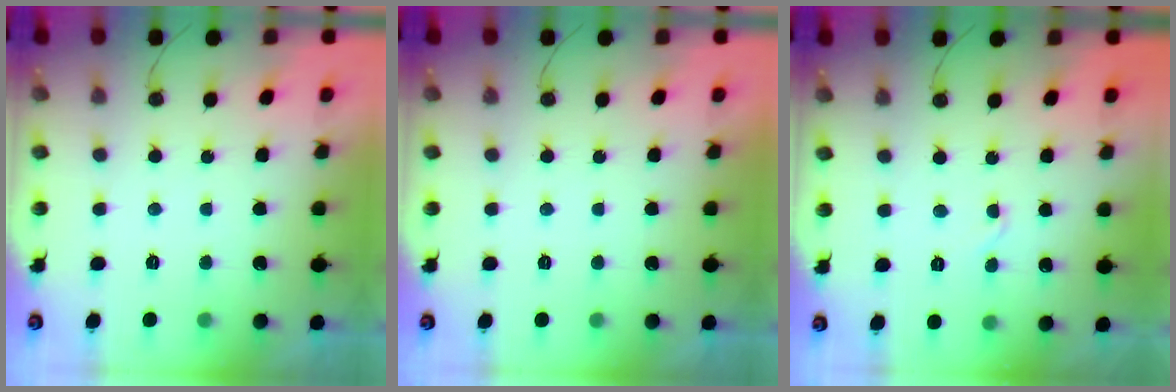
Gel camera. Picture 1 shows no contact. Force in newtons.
{"total": 1.9, "press": 1.9, "slide": 0.1}
{"total": 2.7, "press": 2.7, "slide": 0.3}